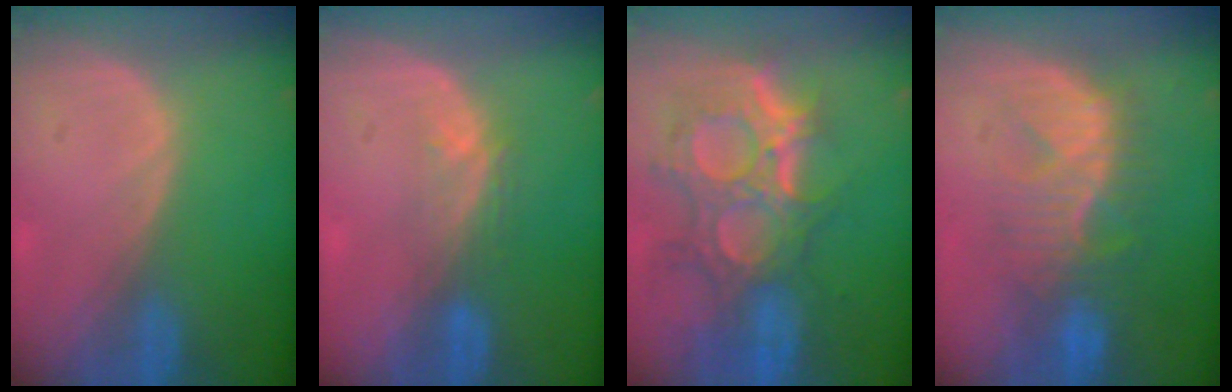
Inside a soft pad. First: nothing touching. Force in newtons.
{"total": 3.4, "press": 3.0, "slide": 1.7}
{"total": 12.1, "press": 10.8, "slide": 5.4}
{"total": 8.5, "press": 8.3, "slide": 1.7}